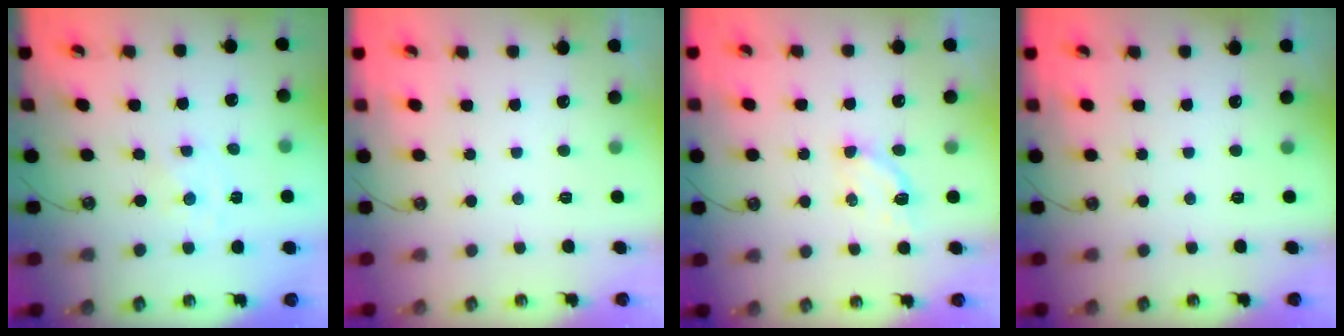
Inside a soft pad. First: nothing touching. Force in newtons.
{"total": 0.0}
{"total": 4.9, "press": 4.8, "slide": 0.9}
{"total": 0.0}